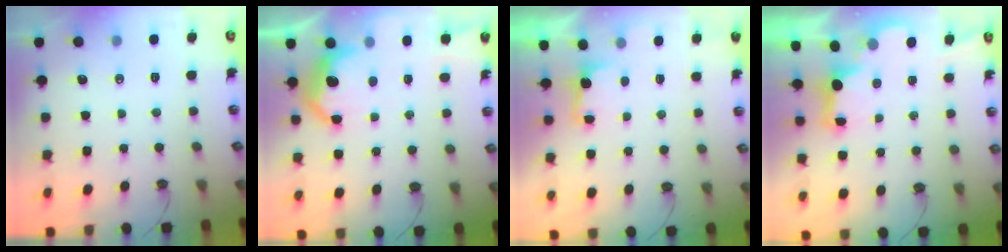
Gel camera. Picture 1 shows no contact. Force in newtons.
{"total": 10.8, "press": 10.7, "slide": 0.9}
{"total": 2.5, "press": 2.3, "slide": 0.8}
{"total": 2.4, "press": 2.3, "slide": 0.7}